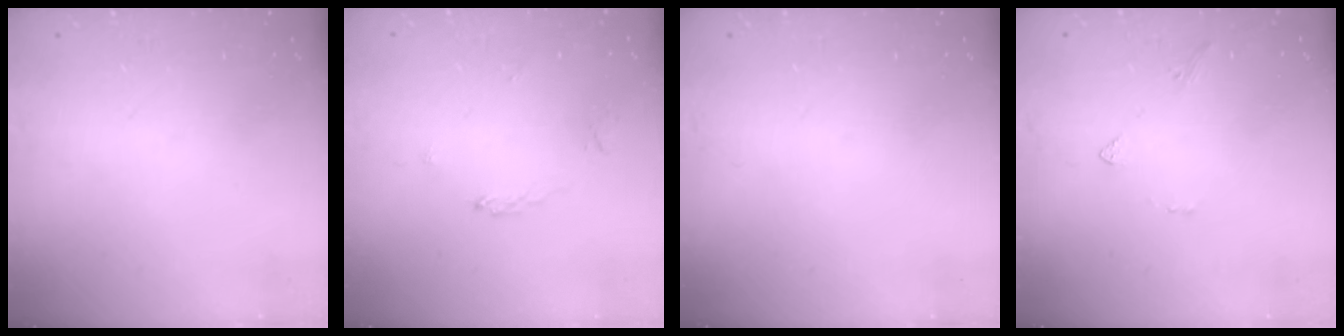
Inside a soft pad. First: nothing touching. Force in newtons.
{"total": 2.0, "press": 2.0, "slide": 0.2}
{"total": 0.0}
{"total": 1.6, "press": 1.5, "slide": 0.5}